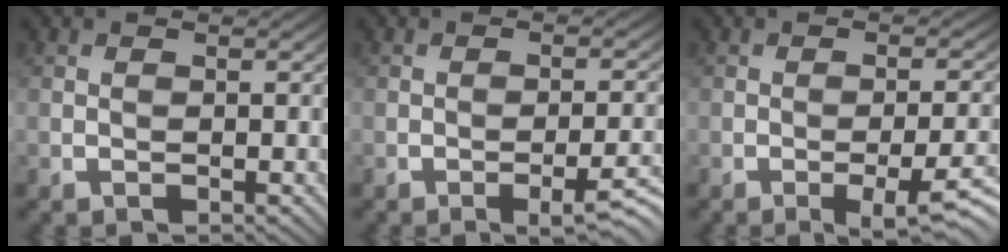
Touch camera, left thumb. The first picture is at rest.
{"total": 4.3, "force": [-2.3, 0.6, 3.6], "torque": [-0.052, 0.003, -0.028]}
{"total": 5.8, "force": [-2.6, 1.1, 5.1], "torque": [-0.071, 0.000, -0.028]}